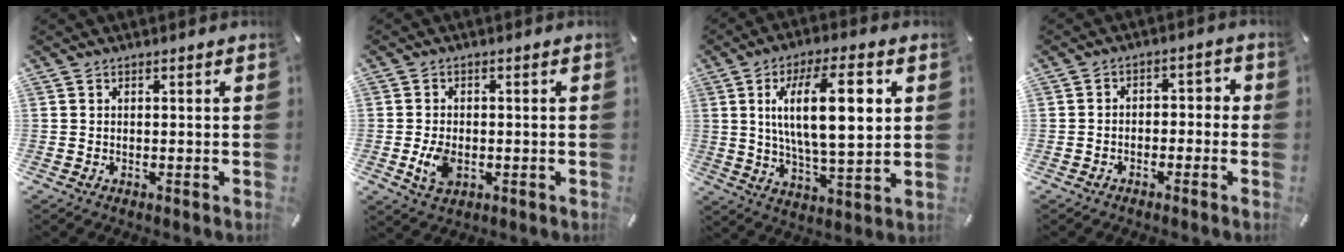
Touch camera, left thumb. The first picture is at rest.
{"total": 5.5, "force": [-1.1, 3.5, 4.1], "torque": [-0.101, -0.004, -0.023]}
{"total": 17.8, "force": [4.8, 6.5, 15.8], "torque": [-0.263, -0.001, 0.069]}
{"total": 3.9, "force": [-3.1, 2.1, 1.2], "torque": [-0.019, 0.018, -0.062]}